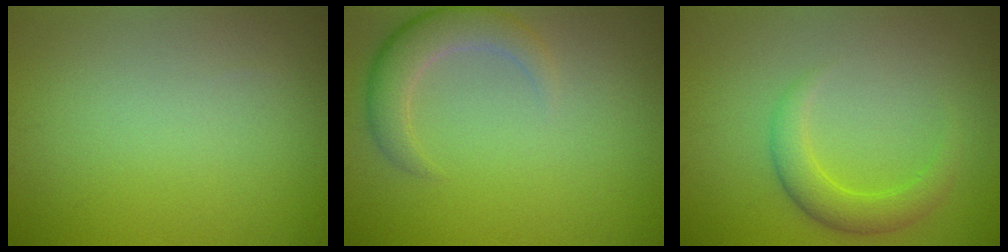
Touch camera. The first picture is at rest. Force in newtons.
{"total": 3.7, "press": 3.7, "slide": 0.2}
{"total": 3.0, "press": 3.0, "slide": 0.1}